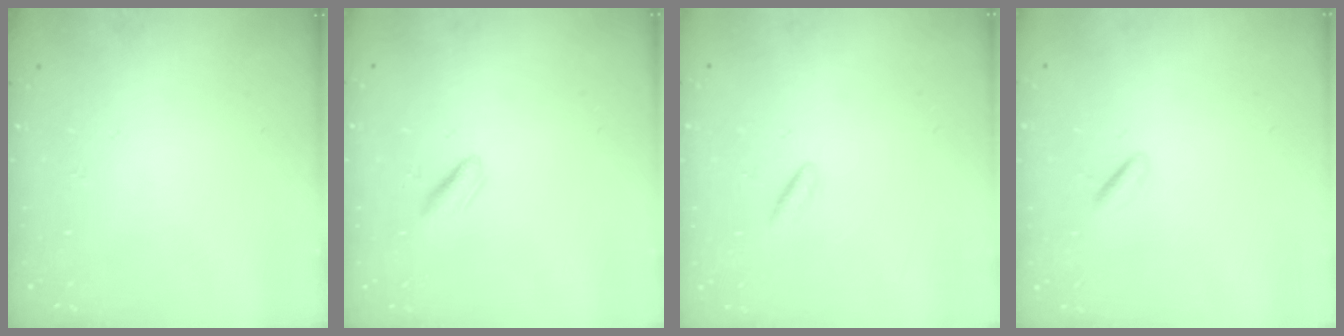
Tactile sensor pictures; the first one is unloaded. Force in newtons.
{"total": 2.1, "press": 2.0, "slide": 0.7}
{"total": 0.8, "press": 0.5, "slide": 0.6}
{"total": 0.6, "press": 0.0, "slide": 0.6}